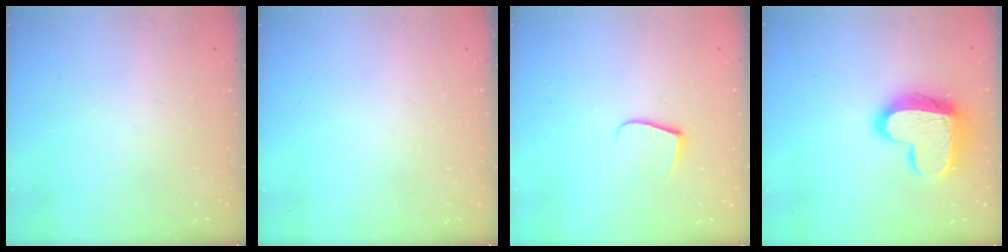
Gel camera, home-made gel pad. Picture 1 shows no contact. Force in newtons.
{"total": 0.0}
{"total": 7.7, "press": 7.7, "slide": 0.6}
{"total": 15.7, "press": 15.7, "slide": 1.2}